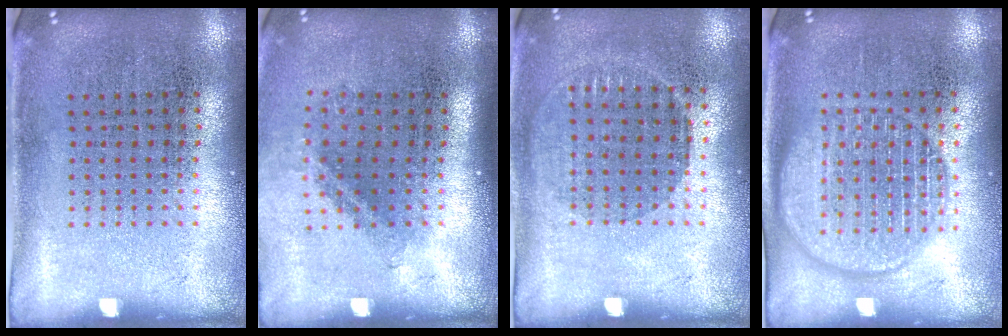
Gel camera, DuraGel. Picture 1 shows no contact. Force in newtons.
{"total": 1.5, "press": 1.0, "slide": 1.0}
{"total": 0.9, "press": 0.8, "slide": 0.3}
{"total": 2.8, "press": 2.8, "slide": 0.4}